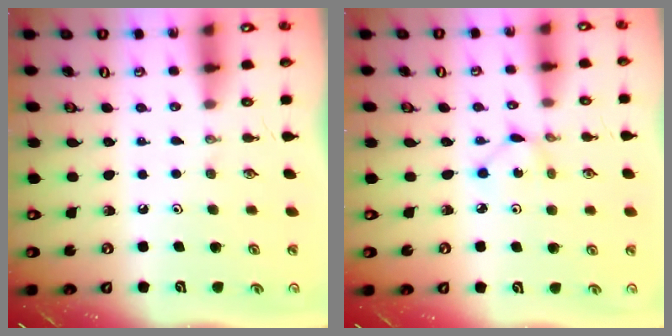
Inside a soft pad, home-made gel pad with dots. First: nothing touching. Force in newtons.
{"total": 1.3, "press": 1.3, "slide": 0.1}